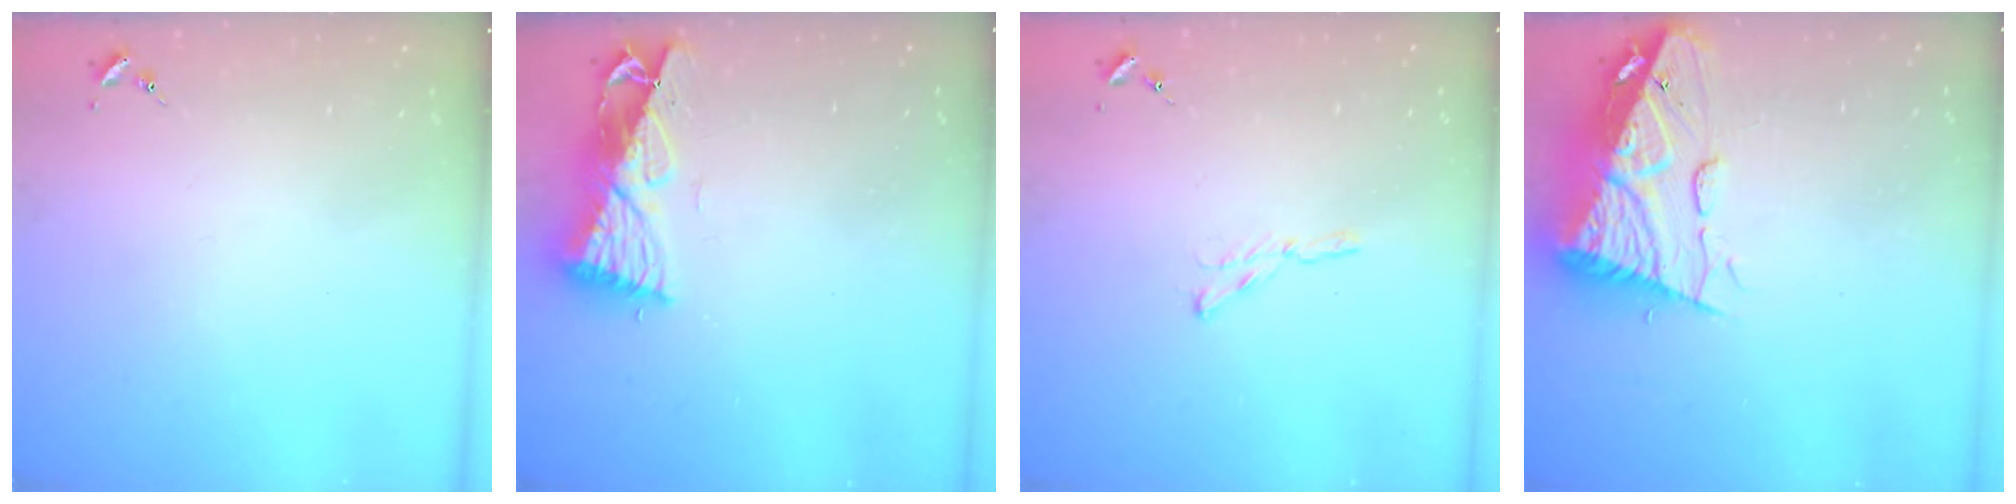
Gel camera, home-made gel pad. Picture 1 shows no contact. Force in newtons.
{"total": 9.6, "press": 9.5, "slide": 1.2}
{"total": 2.7, "press": 2.7, "slide": 0.2}
{"total": 14.3, "press": 14.2, "slide": 1.5}